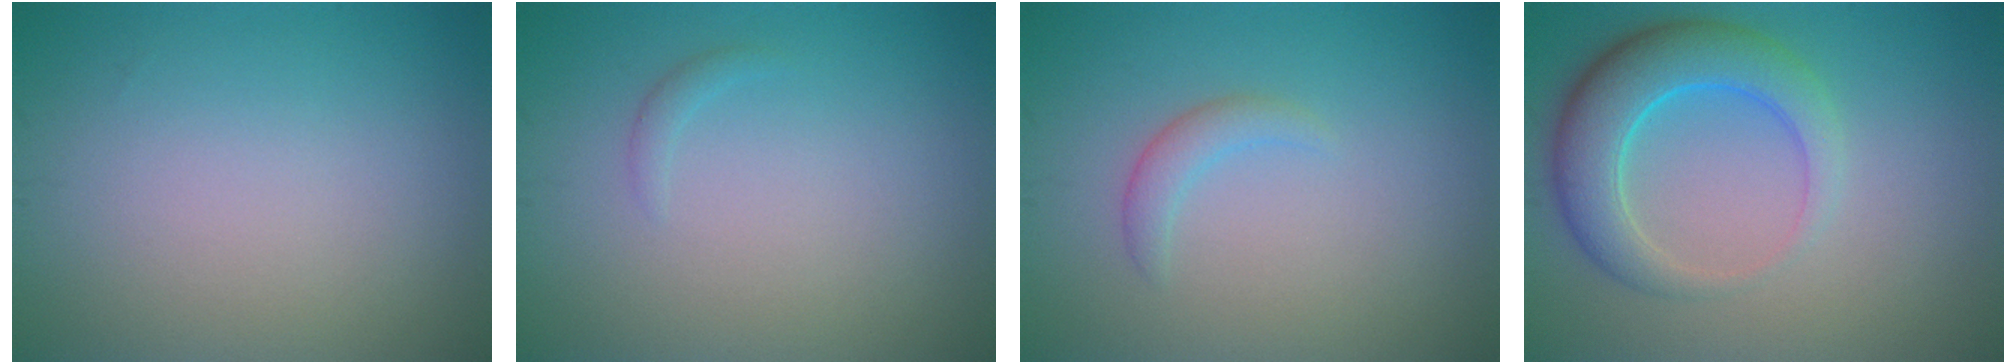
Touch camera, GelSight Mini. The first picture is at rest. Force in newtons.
{"total": 0.6, "press": 0.6, "slide": 0.0}
{"total": 1.5, "press": 1.5, "slide": 0.1}
{"total": 5.7, "press": 5.7, "slide": 0.4}